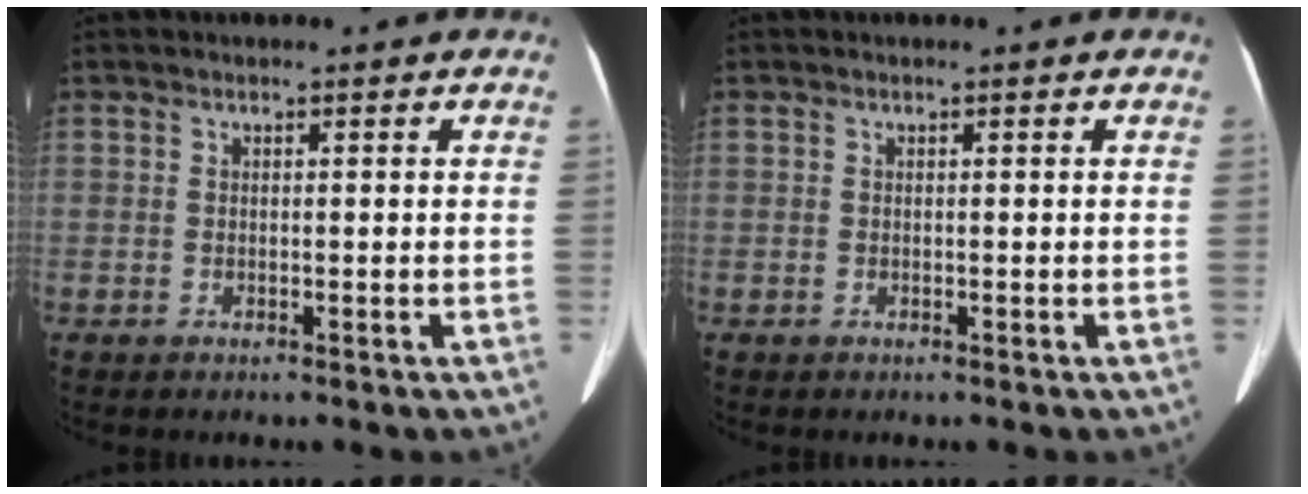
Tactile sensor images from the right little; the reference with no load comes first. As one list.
[{"total": 0.0}]